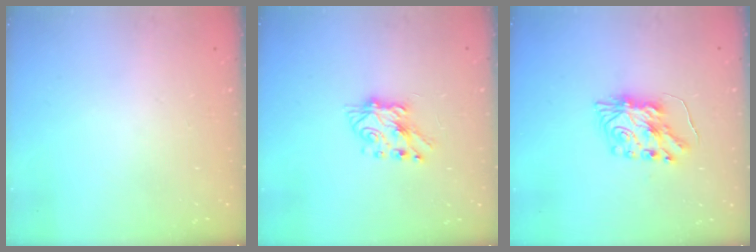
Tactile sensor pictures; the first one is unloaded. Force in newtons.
{"total": 7.4, "press": 7.3, "slide": 0.9}
{"total": 8.4, "press": 8.4, "slide": 0.4}